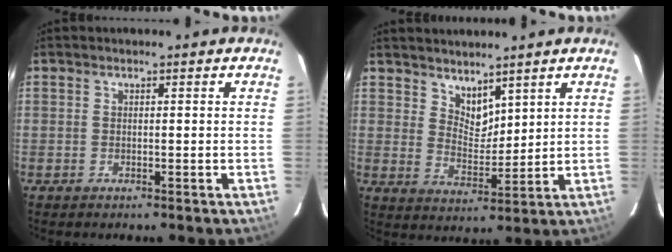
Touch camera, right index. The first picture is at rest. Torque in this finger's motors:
{"motor_torque": [-0.15, 0.21, -0.05, 0.01]}